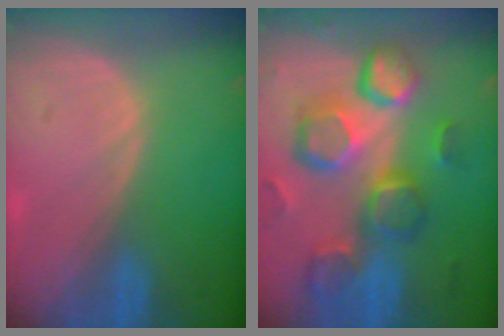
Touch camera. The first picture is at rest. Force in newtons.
{"total": 13.0, "press": 11.4, "slide": 6.3}